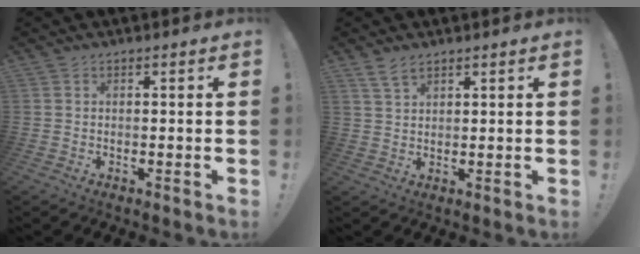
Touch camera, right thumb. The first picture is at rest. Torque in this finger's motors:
{"motor_torque": [0.11, 0.59, 0.10, -0.17, -0.02]}